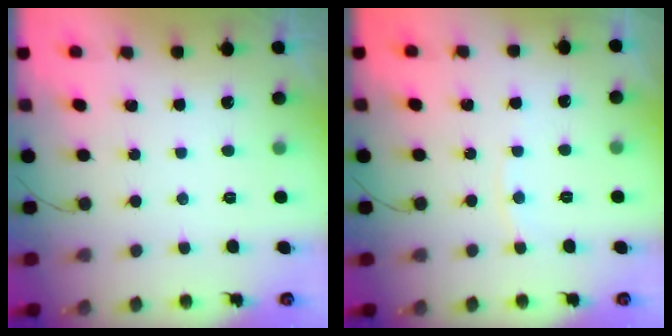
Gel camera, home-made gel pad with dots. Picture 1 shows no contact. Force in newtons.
{"total": 2.5, "press": 2.5, "slide": 0.2}